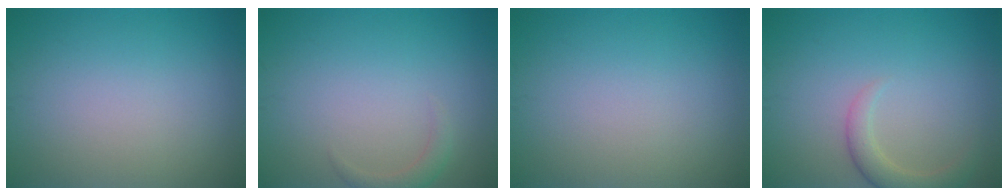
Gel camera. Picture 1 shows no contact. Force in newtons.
{"total": 1.3, "press": 1.3, "slide": 0.1}
{"total": 0.0}
{"total": 2.6, "press": 2.5, "slide": 0.4}